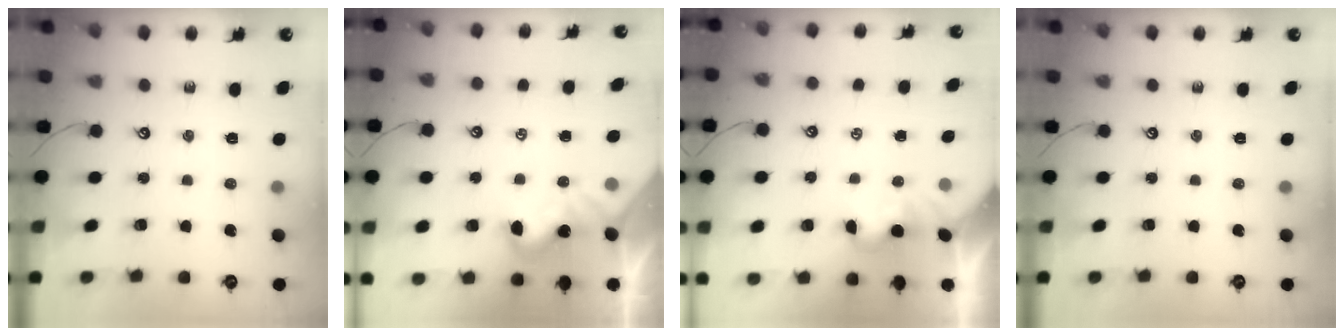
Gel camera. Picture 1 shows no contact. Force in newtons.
{"total": 1.8, "press": 1.8, "slide": 0.1}
{"total": 2.0, "press": 2.0, "slide": 0.6}
{"total": 0.0}